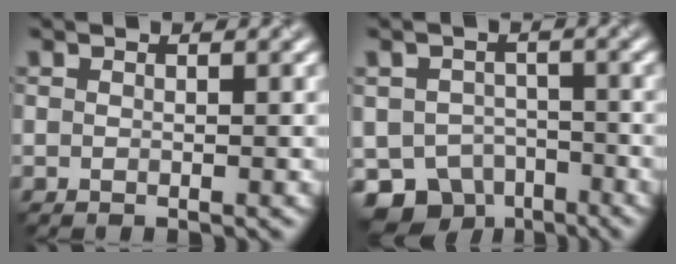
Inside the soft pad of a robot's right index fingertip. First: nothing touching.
{"total": 7.0, "force": [-4.6, 4.6, 2.3], "torque": [-0.022, -0.016, -0.070]}